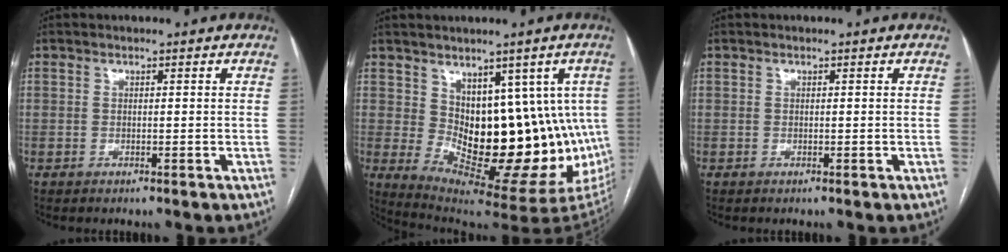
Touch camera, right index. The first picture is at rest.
{"total": 16.2, "force": [0.8, 7.5, 14.4], "torque": [-0.178, 0.006, 0.035]}
{"total": 0.0}